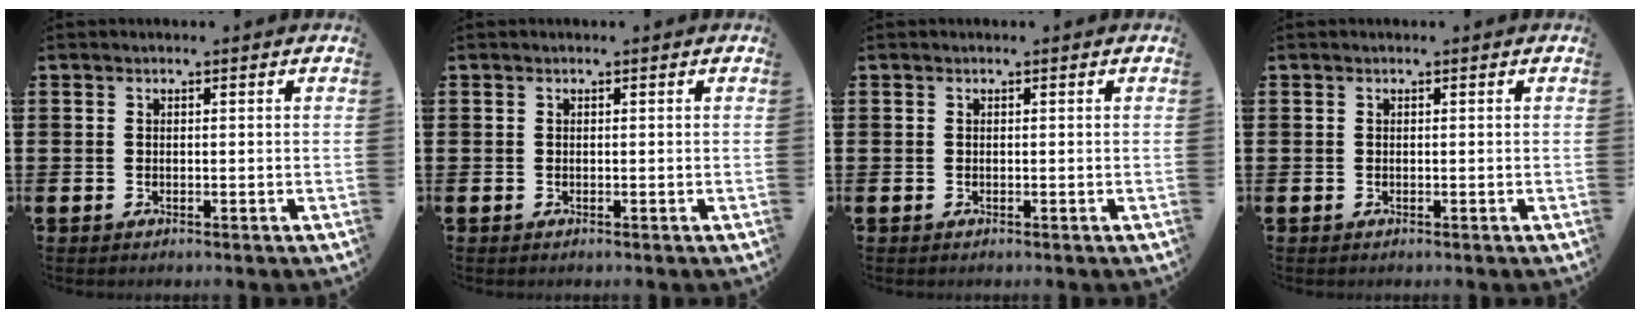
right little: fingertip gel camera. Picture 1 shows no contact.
{"total": 0.0}
{"total": 0.0}
{"total": 0.0}